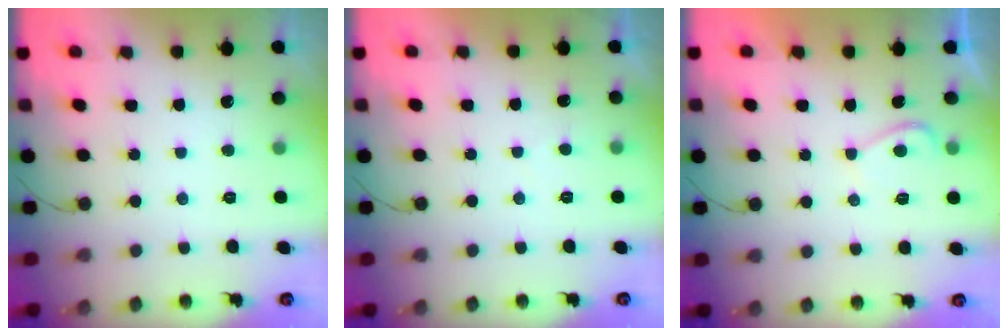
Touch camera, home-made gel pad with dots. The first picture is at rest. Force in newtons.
{"total": 0.0}
{"total": 2.6, "press": 2.4, "slide": 0.8}